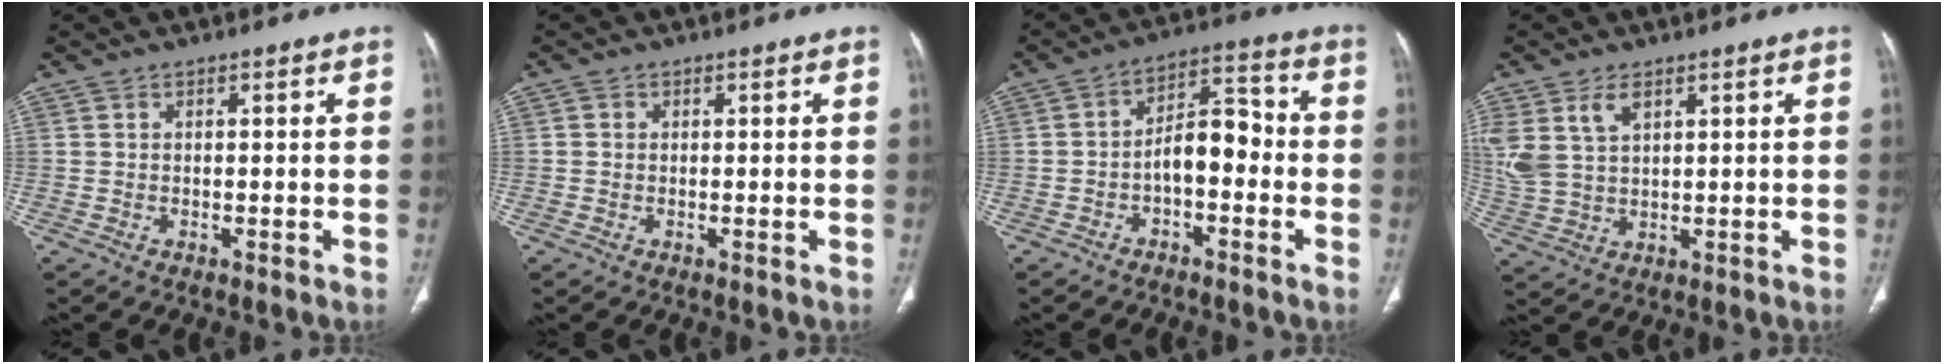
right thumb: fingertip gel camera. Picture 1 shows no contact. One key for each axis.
{"total": 0.8, "fx": 0.0, "fy": 0.7, "fz": 0.2, "tx": 0.000, "ty": 0.002, "tz": 0.001}
{"total": 8.3, "fx": -2.1, "fy": 4.5, "fz": 6.7, "tx": -0.090, "ty": 0.045, "tz": -0.042}
{"total": 8.7, "fx": 3.9, "fy": 5.1, "fz": 5.8, "tx": -0.133, "ty": -0.005, "tz": 0.090}